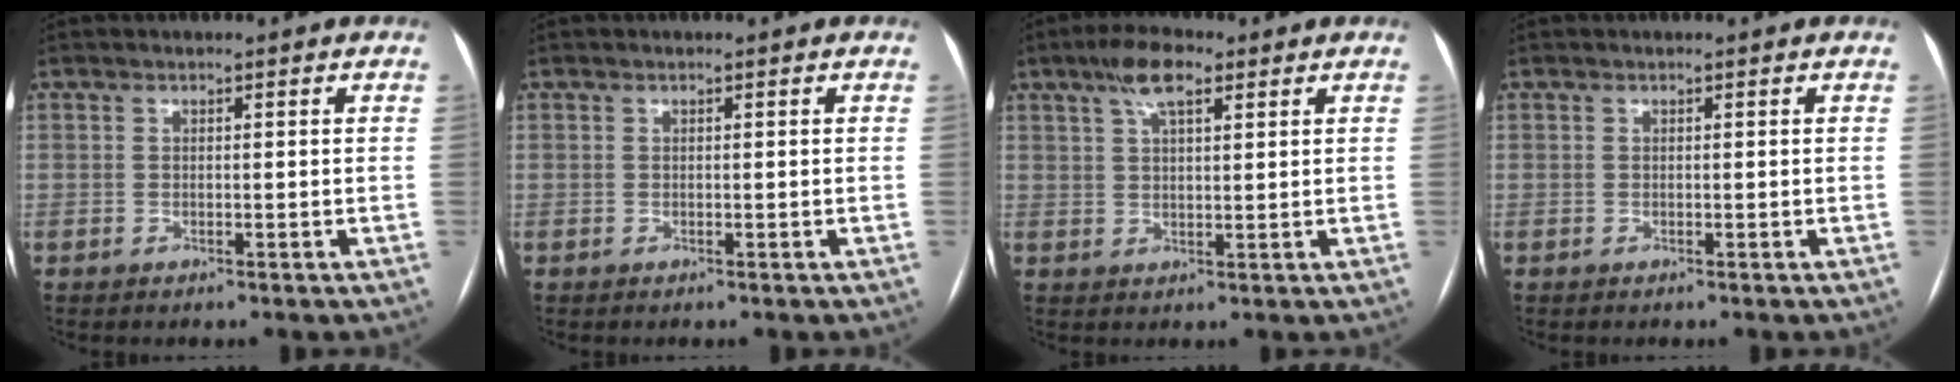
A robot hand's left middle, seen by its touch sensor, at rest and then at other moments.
{"total": 0.0}
{"total": 6.0, "force": [3.5, 1.8, 4.5], "torque": [-0.089, 0.018, 0.061]}
{"total": 0.0}